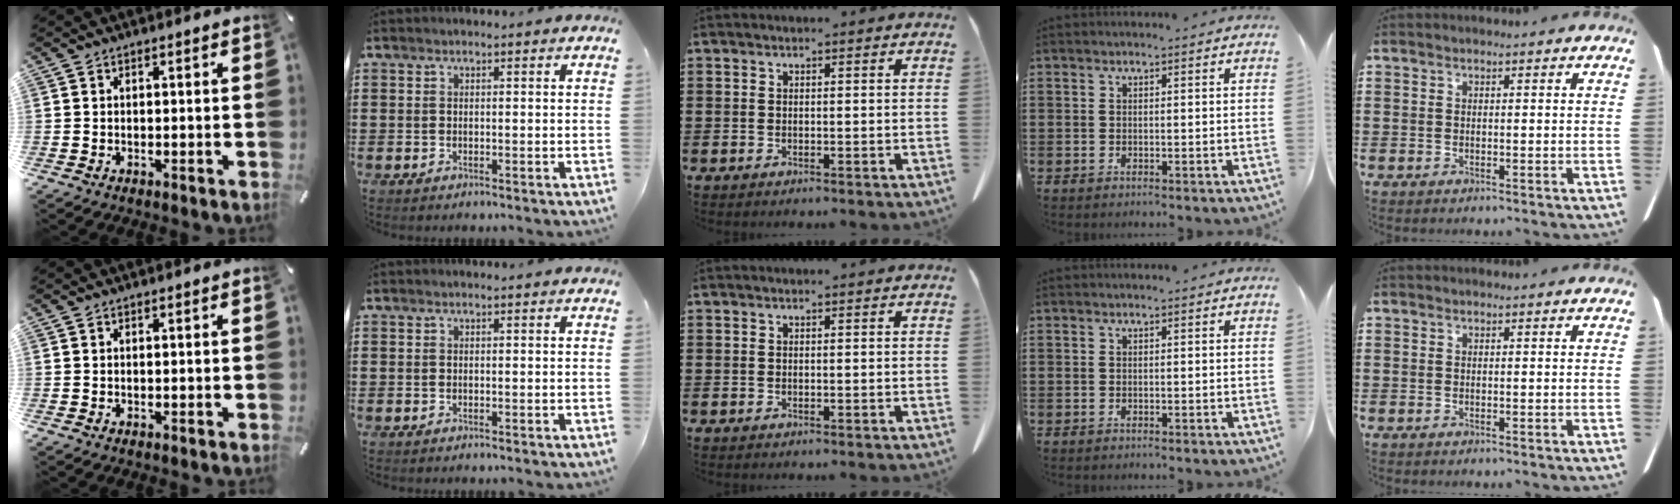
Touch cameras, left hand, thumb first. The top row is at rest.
{}